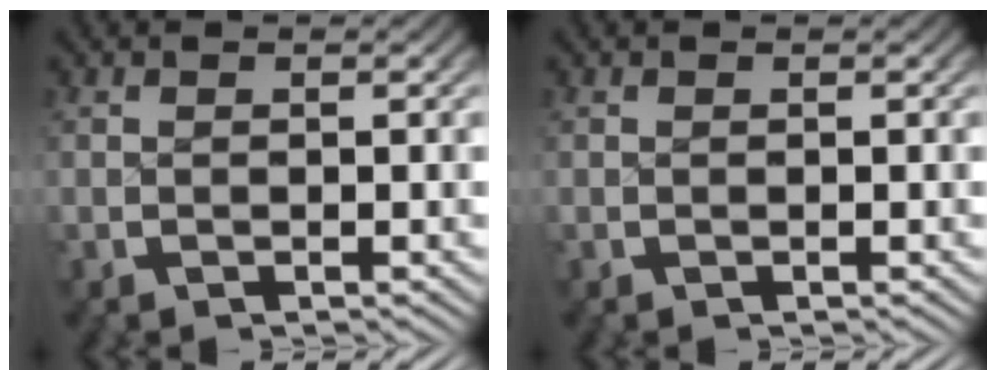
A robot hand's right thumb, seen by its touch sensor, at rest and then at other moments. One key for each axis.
{"total": 0.0}